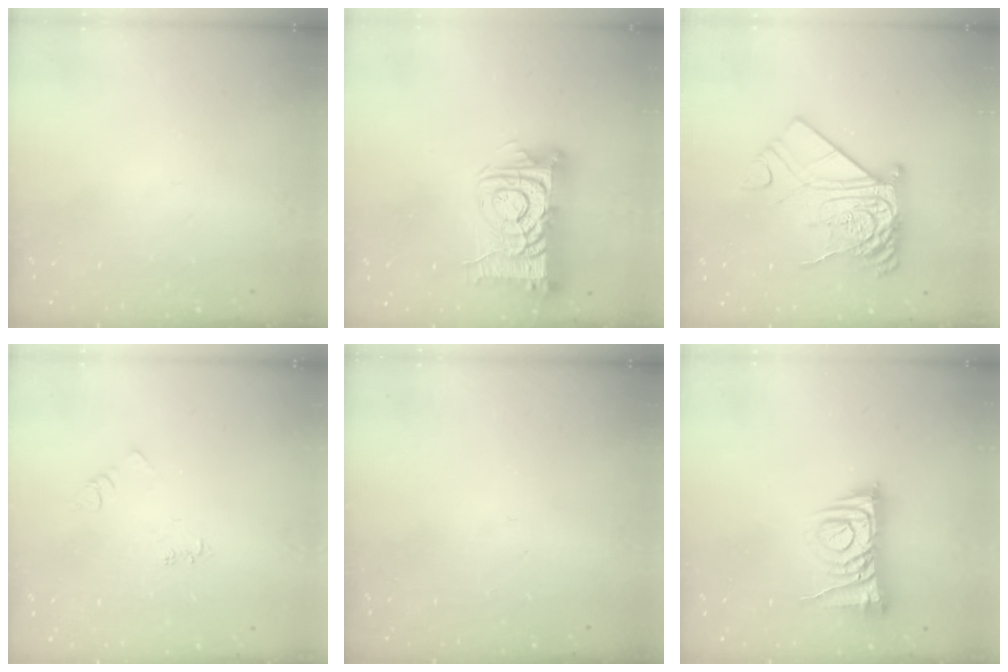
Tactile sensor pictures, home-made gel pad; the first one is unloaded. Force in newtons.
{"total": 14.6, "press": 14.5, "slide": 1.7}
{"total": 15.6, "press": 15.5, "slide": 1.9}
{"total": 3.9, "press": 3.9, "slide": 0.5}
{"total": 0.0}
{"total": 9.0, "press": 8.9, "slide": 1.4}